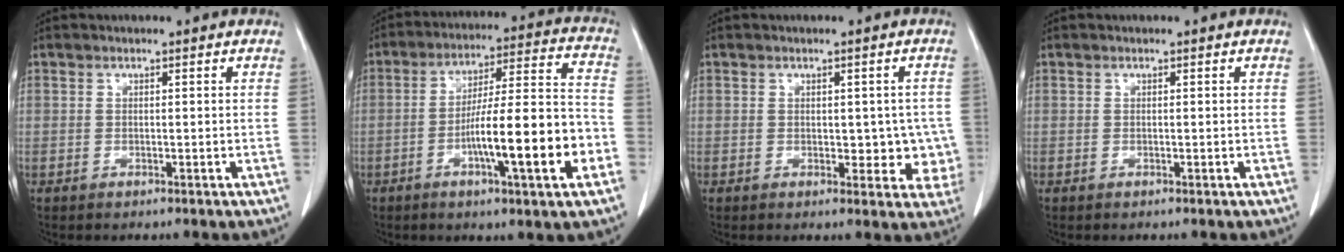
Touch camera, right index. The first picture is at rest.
{"total": 16.6, "force": [-5.3, 1.2, 15.7], "torque": [-0.252, 0.008, -0.082]}
{"total": 5.2, "force": [-0.2, 3.1, 4.1], "torque": [-0.028, 0.012, 0.003]}
{"total": 0.0}